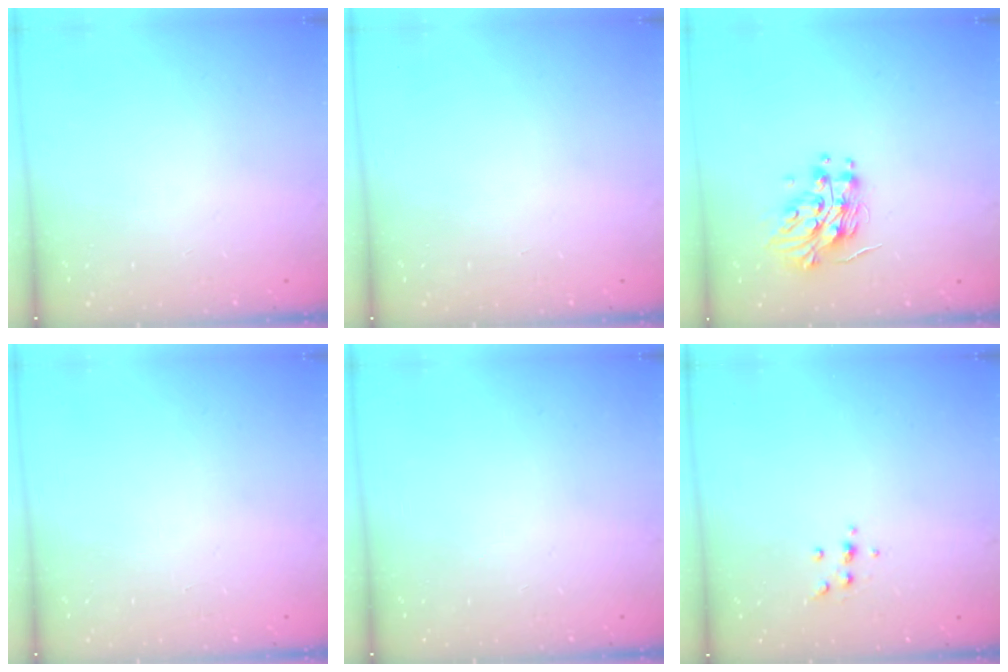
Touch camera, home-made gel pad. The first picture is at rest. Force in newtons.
{"total": 0.0}
{"total": 12.2, "press": 12.1, "slide": 1.2}
{"total": 0.0}
{"total": 0.0}
{"total": 3.6, "press": 3.5, "slide": 0.9}